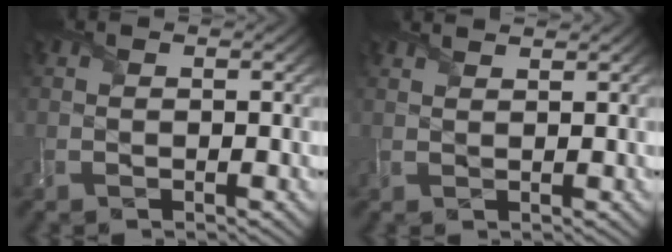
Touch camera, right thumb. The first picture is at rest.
{"total": 1.7, "force": [1.6, 0.2, 0.7], "torque": [-0.019, -0.003, 0.023]}